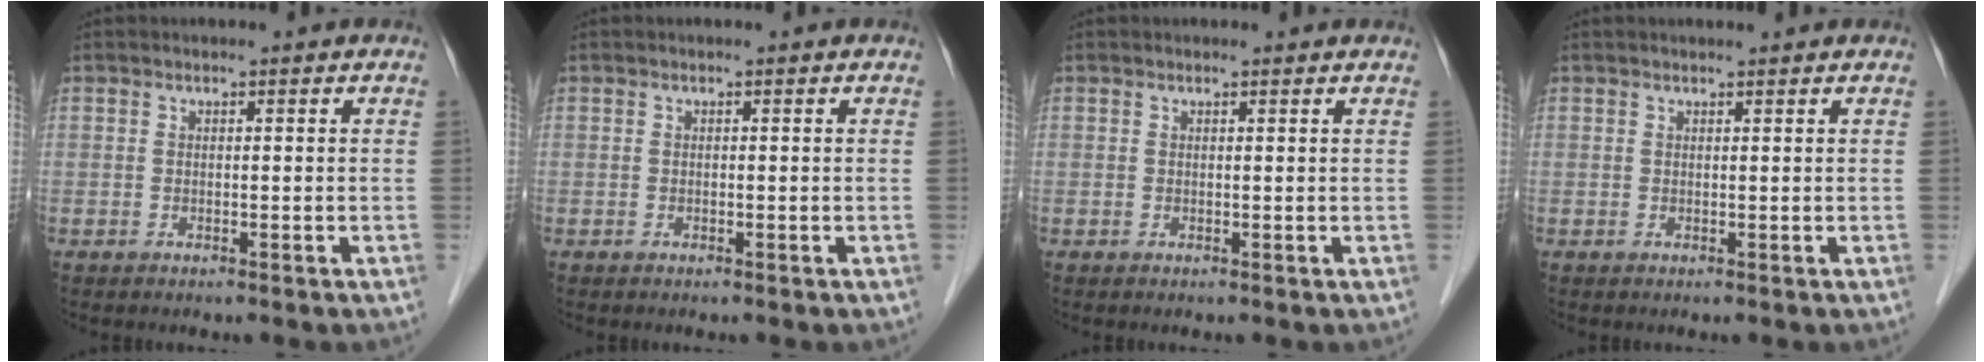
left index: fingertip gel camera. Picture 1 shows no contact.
{"total": 0.0}
{"total": 1.2, "force": [1.2, 0.2, 0.2], "torque": [-0.012, 0.009, 0.013]}
{"total": 2.2, "force": [2.0, 0.1, 0.9], "torque": [-0.009, 0.017, 0.027]}